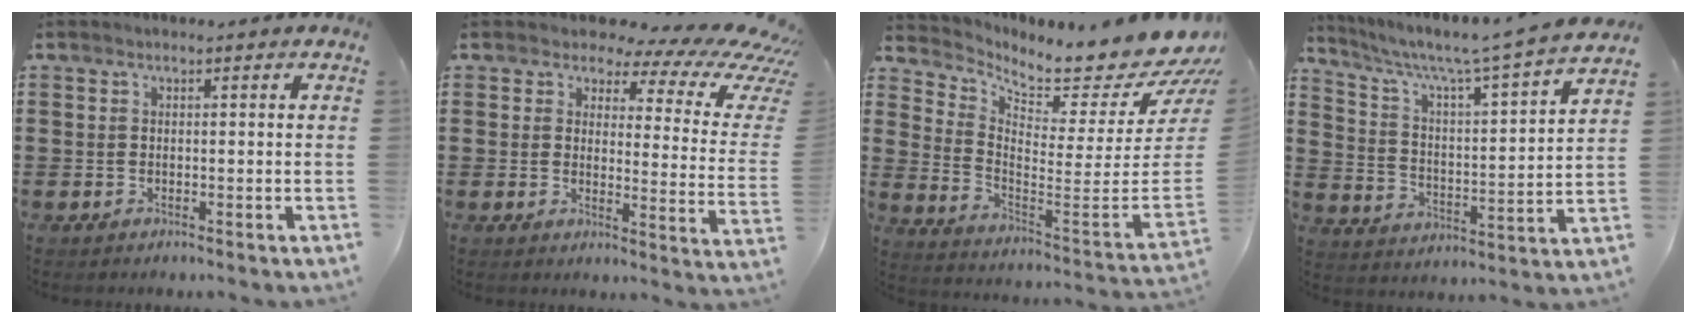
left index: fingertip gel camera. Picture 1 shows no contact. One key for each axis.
{"total": 5.9, "fx": 4.2, "fy": 2.3, "fz": 3.5, "tx": -0.065, "ty": -0.032, "tz": 0.066}
{"total": 6.0, "fx": 5.3, "fy": 0.7, "fz": 2.6, "tx": -0.058, "ty": -0.075, "tz": 0.079}
{"total": 5.1, "fx": 4.3, "fy": -0.3, "fz": 2.7, "tx": -0.076, "ty": -0.046, "tz": 0.061}